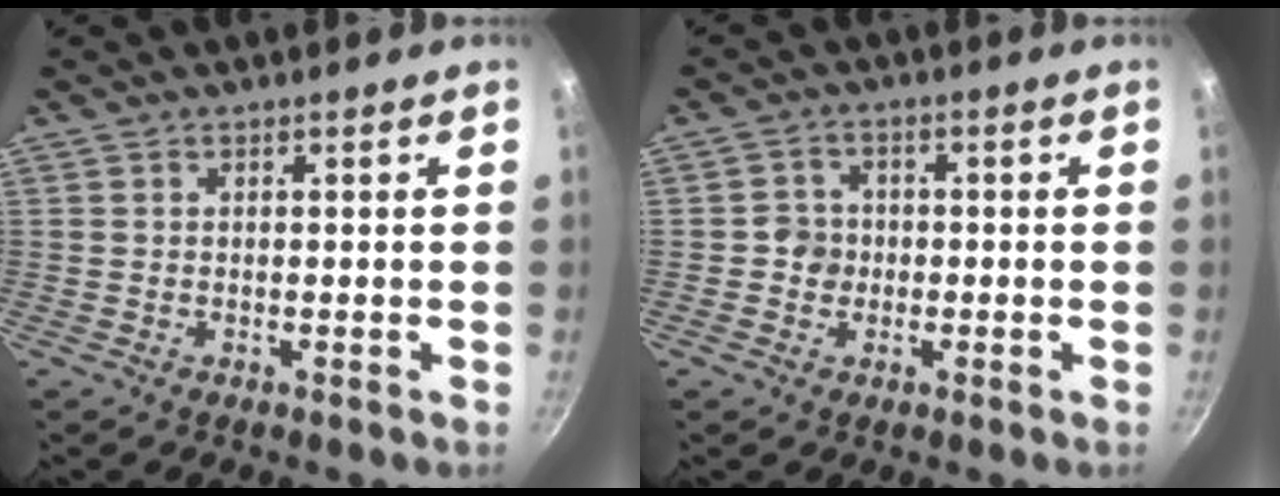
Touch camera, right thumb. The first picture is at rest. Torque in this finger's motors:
{"motor_torque": [-0.15, 1.08, -0.22, 0.16, 0.08]}